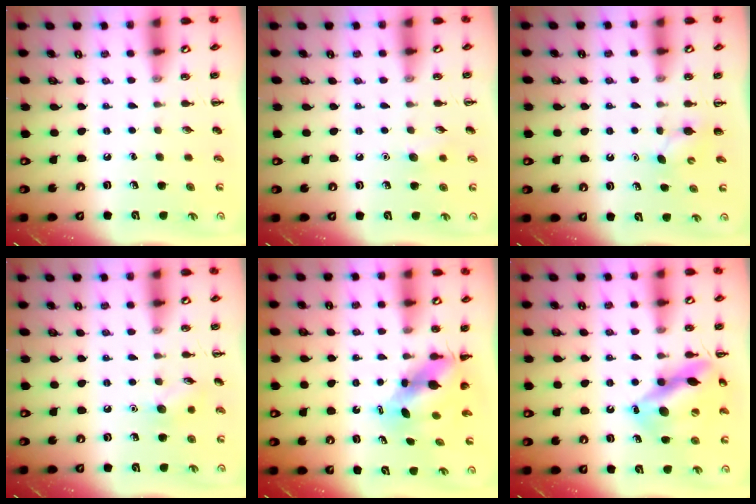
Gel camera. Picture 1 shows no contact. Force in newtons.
{"total": 4.9, "press": 4.8, "slide": 1.3}
{"total": 3.5, "press": 3.3, "slide": 1.3}
{"total": 7.3, "press": 7.1, "slide": 1.6}
{"total": 5.6, "press": 5.5, "slide": 1.1}
{"total": 14.9, "press": 14.6, "slide": 2.9}